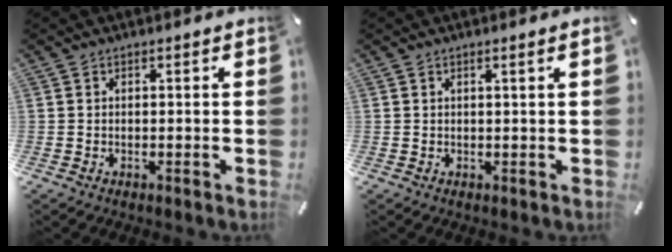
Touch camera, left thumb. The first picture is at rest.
{"total": 1.1, "force": [0.5, -0.1, 1.0], "torque": [-0.018, -0.002, 0.008]}